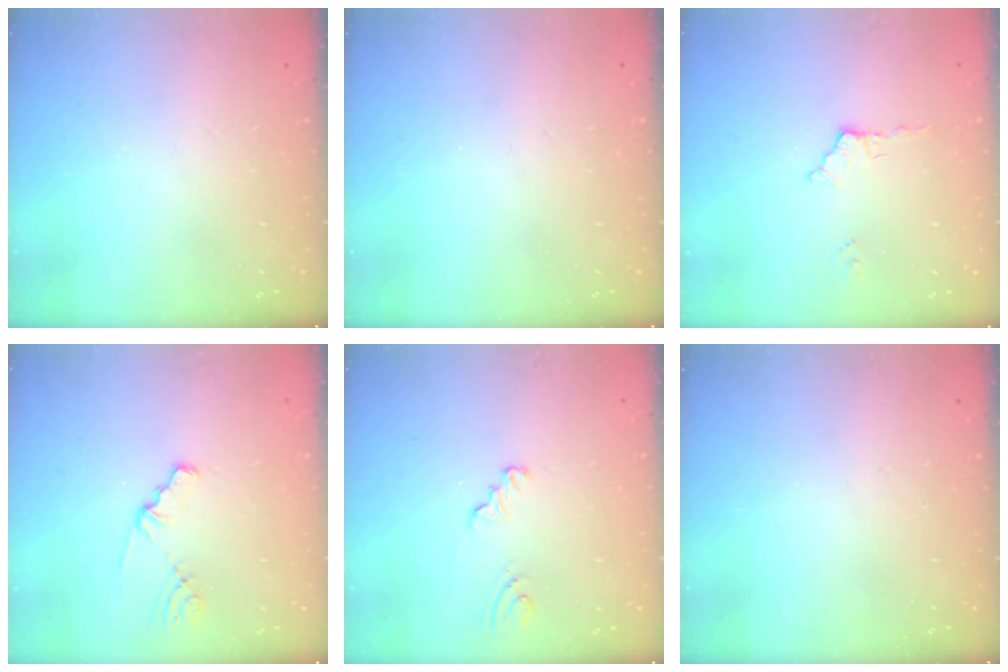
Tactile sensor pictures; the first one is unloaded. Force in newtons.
{"total": 0.0}
{"total": 4.0, "press": 4.0, "slide": 0.3}
{"total": 1.6, "press": 1.6, "slide": 0.1}
{"total": 2.3, "press": 2.3, "slide": 0.2}
{"total": 0.0}